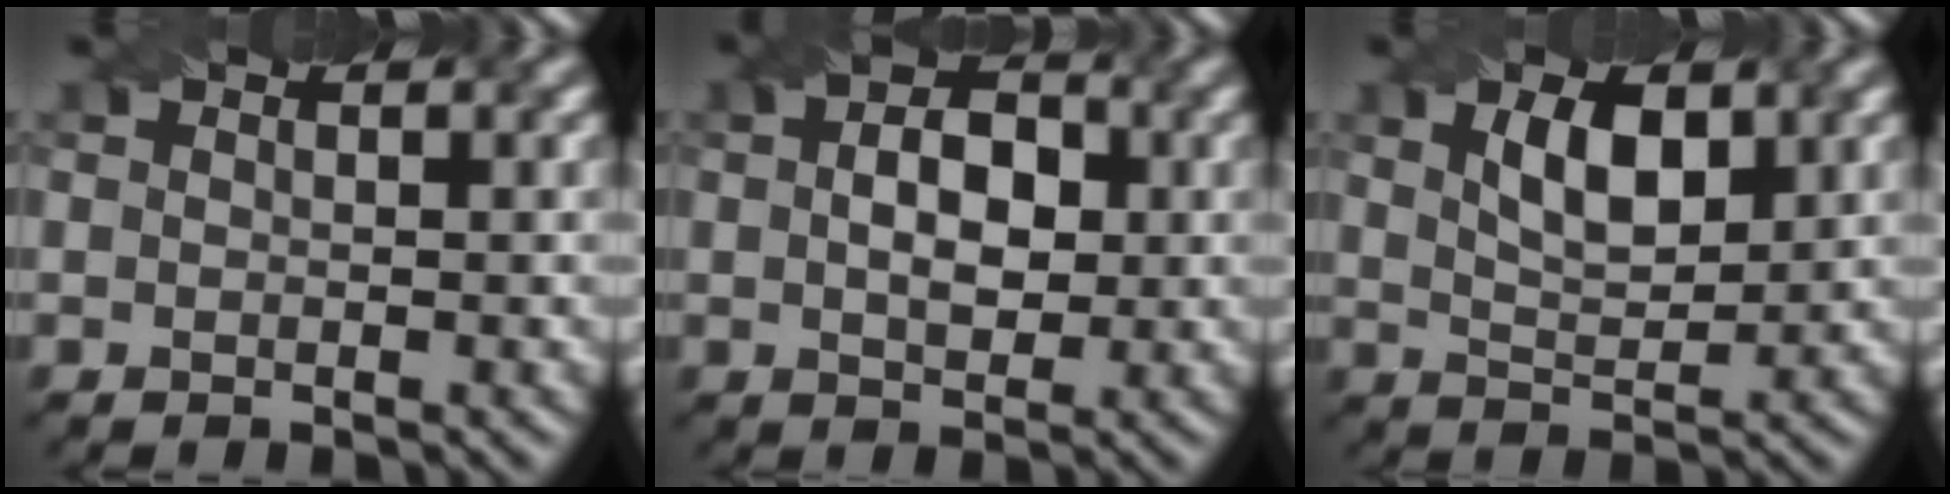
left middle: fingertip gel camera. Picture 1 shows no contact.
{"total": 4.1, "force": [-0.2, 2.9, 2.9], "torque": [-0.037, 0.009, 0.006]}
{"total": 2.9, "force": [1.0, 1.5, 2.3], "torque": [-0.042, 0.002, 0.036]}